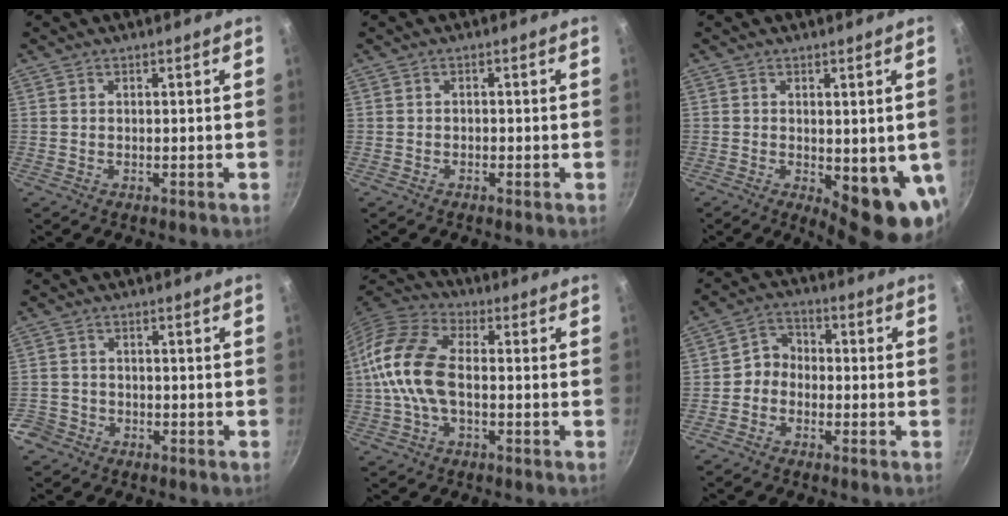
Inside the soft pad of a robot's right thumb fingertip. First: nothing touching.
{"total": 0.7, "force": [-0.5, 0.4, 0.2], "torque": [-0.008, 0.006, -0.009]}
{"total": 10.7, "force": [-1.4, 4.1, 9.8], "torque": [-0.101, -0.016, -0.007]}
{"total": 4.5, "force": [-2.6, 3.6, 1.0], "torque": [-0.014, 0.035, -0.045]}
{"total": 14.6, "force": [-0.7, 8.2, 12.0], "torque": [-0.234, 0.035, -0.032]}
{"total": 4.8, "force": [-1.4, 4.0, 2.2], "torque": [-0.012, 0.027, -0.040]}